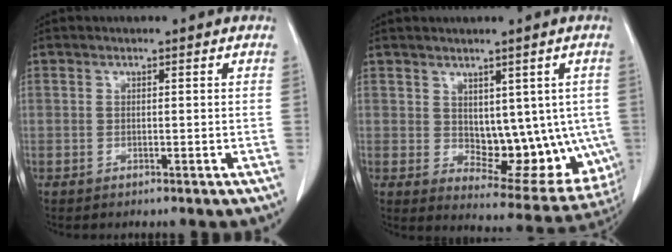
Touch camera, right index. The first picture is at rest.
{"total": 12.1, "force": [0.6, 6.5, 10.1], "torque": [-0.118, -0.004, 0.029]}